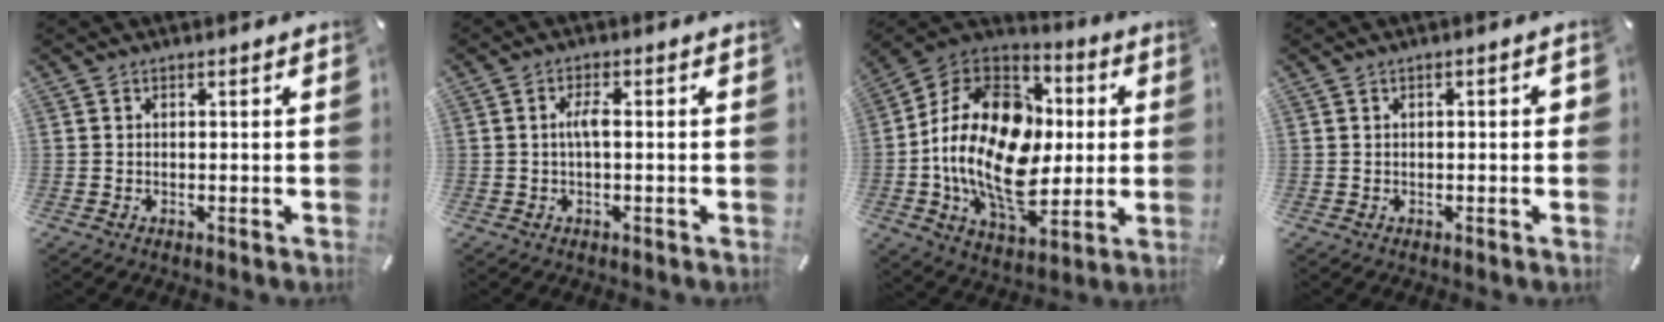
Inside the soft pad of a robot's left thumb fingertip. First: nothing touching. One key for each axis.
{"total": 3.6, "fx": -0.1, "fy": 1.2, "fz": 3.4, "tx": -0.065, "ty": 0.006, "tz": -0.005}
{"total": 24.5, "fx": -1.5, "fy": 17.2, "fz": 17.5, "tx": -0.341, "ty": 0.004, "tz": -0.025}
{"total": 2.1, "fx": -0.1, "fy": 0.9, "fz": 1.8, "tx": -0.031, "ty": 0.006, "tz": -0.003}